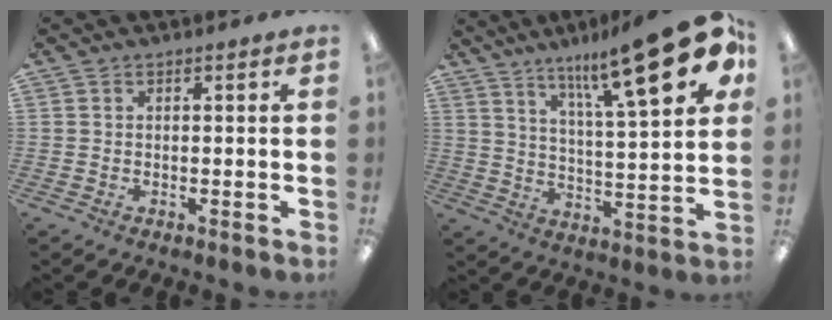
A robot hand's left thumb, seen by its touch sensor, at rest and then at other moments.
{"total": 21.6, "force": [13.2, 5.4, 16.1], "torque": [-0.233, -0.081, 0.201]}